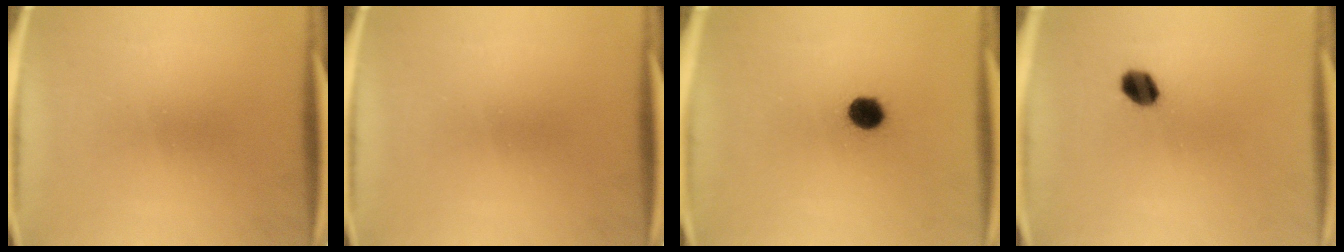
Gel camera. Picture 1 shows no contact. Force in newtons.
{"total": 0.0}
{"total": 5.3}
{"total": 4.9}